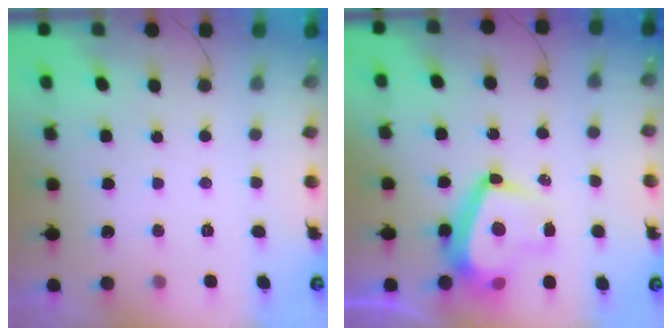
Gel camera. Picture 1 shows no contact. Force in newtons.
{"total": 11.9, "press": 11.7, "slide": 2.0}